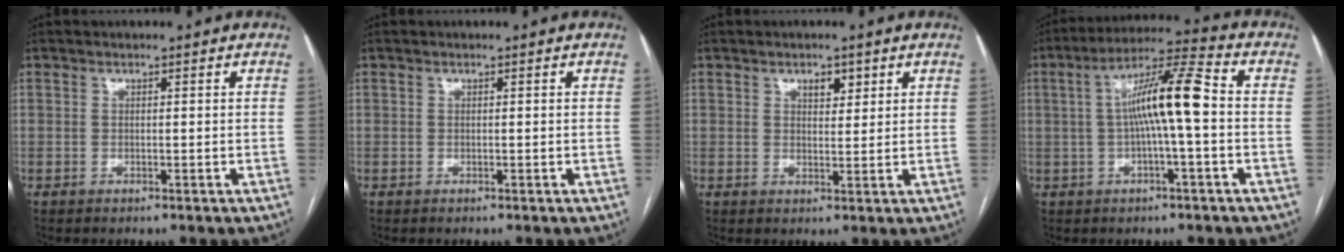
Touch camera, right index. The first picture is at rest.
{"total": 0.0}
{"total": 2.7, "force": [1.6, 1.4, 1.7], "torque": [-0.024, 0.000, 0.027]}
{"total": 10.4, "force": [-0.1, 0.5, 10.3], "torque": [-0.185, 0.025, -0.005]}